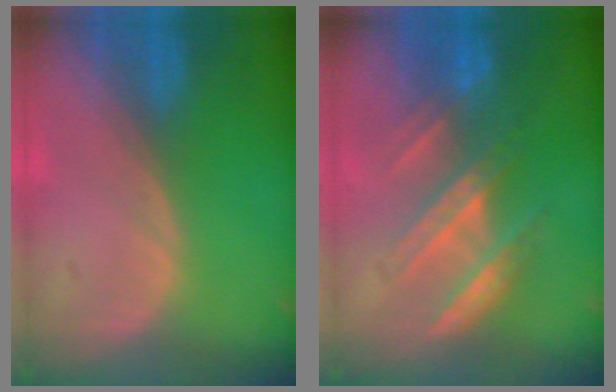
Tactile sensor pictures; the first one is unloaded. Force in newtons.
{"total": 6.9, "press": 6.8, "slide": 1.2}